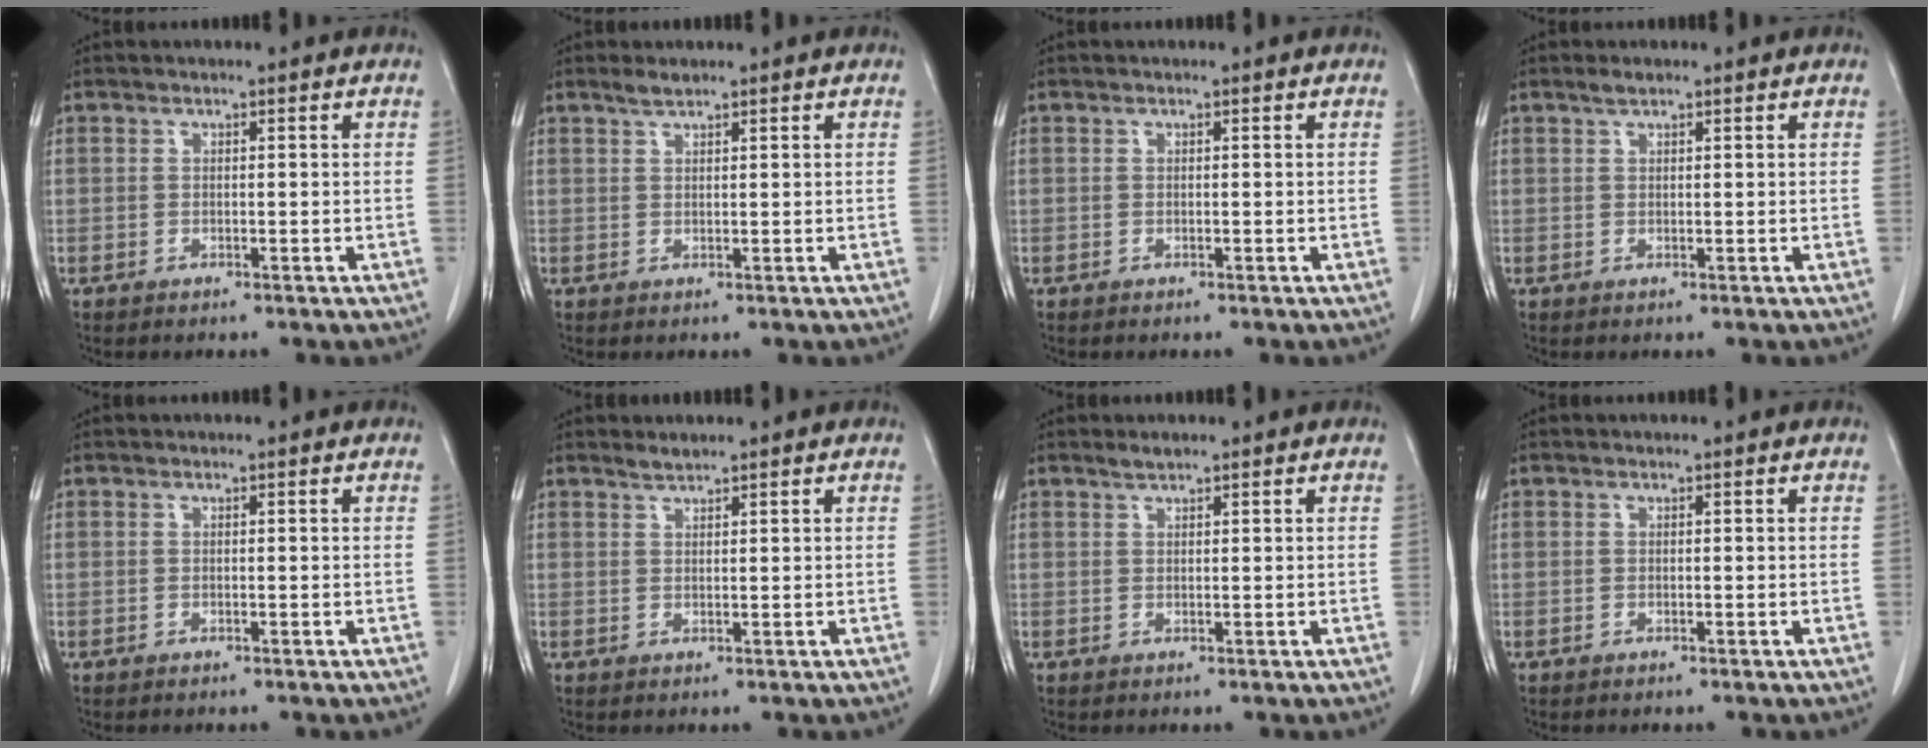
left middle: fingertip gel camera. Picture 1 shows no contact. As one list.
[{"total": 1.4, "force": [1.3, 0.2, 0.6], "torque": [-0.016, 0.002, 0.028]}, {"total": 0.0}, {"total": 1.2, "force": [0.9, 0.3, 0.6], "torque": [-0.017, 0.003, 0.020]}, {"total": 0.0}, {"total": 1.2, "force": [1.2, 0.0, 0.2], "torque": [-0.007, -0.001, 0.025]}, {"total": 1.1, "force": [1.0, 0.1, 0.4], "torque": [-0.014, 0.002, 0.022]}, {"total": 0.0}]